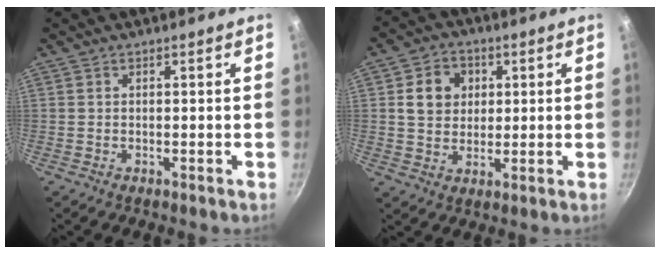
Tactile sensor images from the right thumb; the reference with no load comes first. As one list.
[{"total": 8.4, "force": [1.9, 7.1, 4.0], "torque": [-0.039, 0.006, 0.028]}]